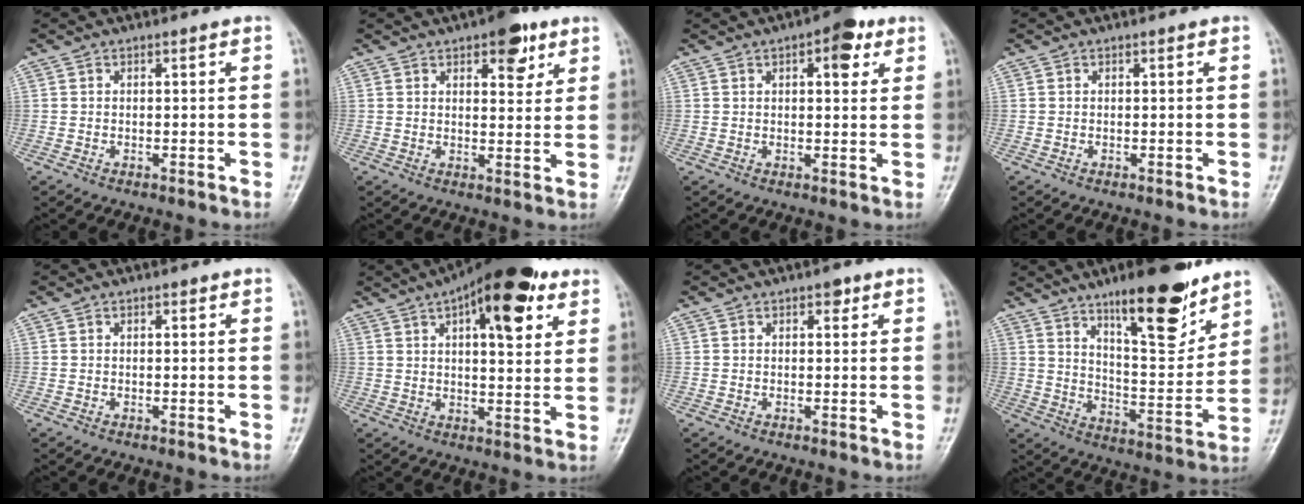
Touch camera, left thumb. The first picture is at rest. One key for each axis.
{"total": 7.4, "fx": 4.1, "fy": 3.5, "fz": 5.1, "tx": -0.040, "ty": -0.017, "tz": 0.050}
{"total": 6.5, "fx": 3.1, "fy": 2.8, "fz": 5.0, "tx": -0.045, "ty": -0.006, "tz": 0.033}
{"total": 0.0}
{"total": 0.7, "fx": 0.3, "fy": 0.4, "fz": 0.5, "tx": -0.004, "ty": 0.000, "tz": 0.002}
{"total": 18.0, "fx": 8.8, "fy": 7.0, "fz": 13.9, "tx": -0.176, "ty": -0.013, "tz": 0.124}
{"total": 1.7, "fx": 0.9, "fy": 0.9, "fz": 1.0, "tx": -0.005, "ty": -0.001, "tz": 0.009}
{"total": 17.5, "fx": 11.7, "fy": 4.9, "fz": 12.0, "tx": -0.147, "ty": -0.080, "tz": 0.192}